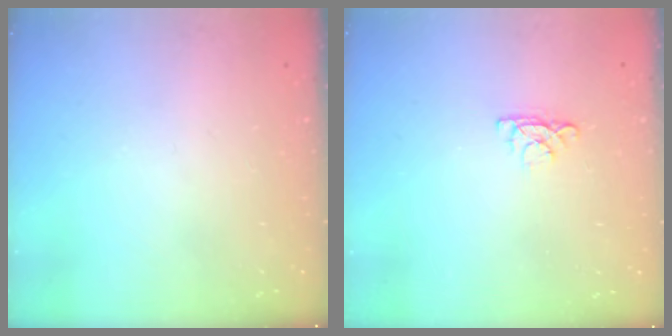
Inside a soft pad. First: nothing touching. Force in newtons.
{"total": 4.0, "press": 4.0, "slide": 0.5}